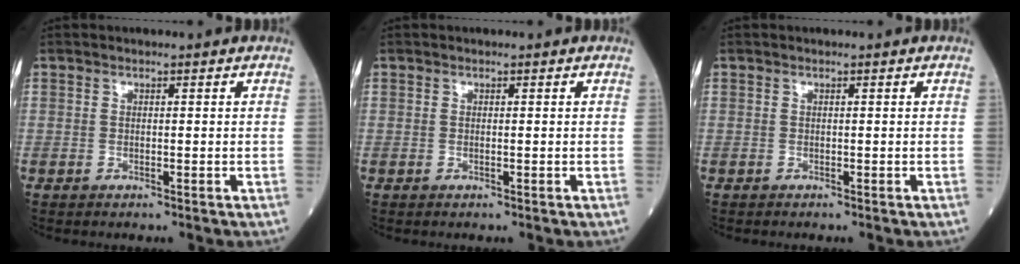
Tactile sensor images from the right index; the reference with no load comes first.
{"total": 0.0}
{"total": 0.0}